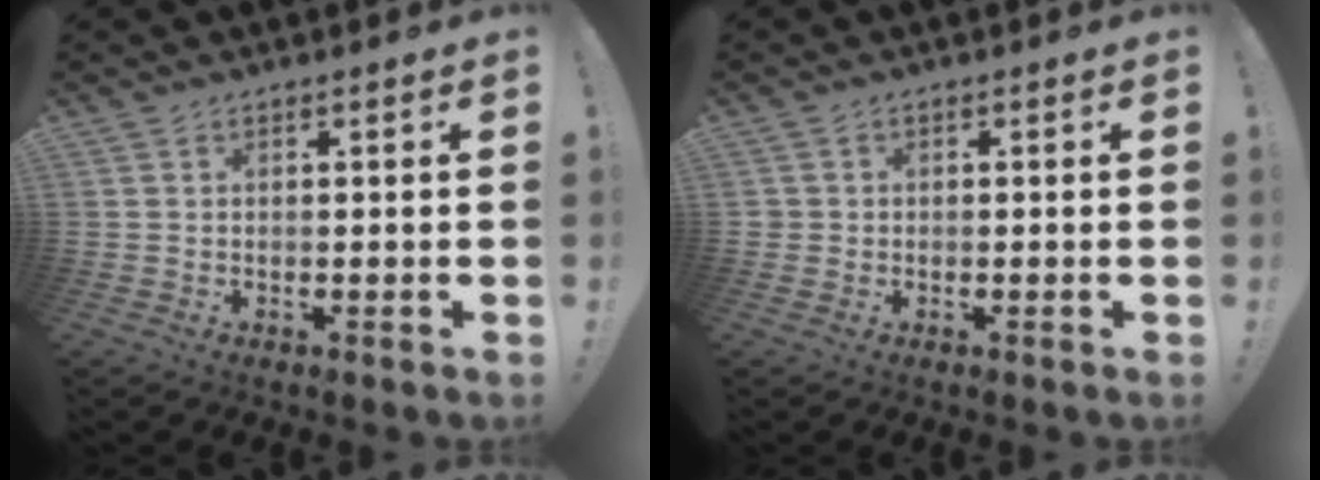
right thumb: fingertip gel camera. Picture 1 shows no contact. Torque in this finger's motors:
{"motor_torque": [-0.01, 0.18, 0.08, -0.40, 0.07]}